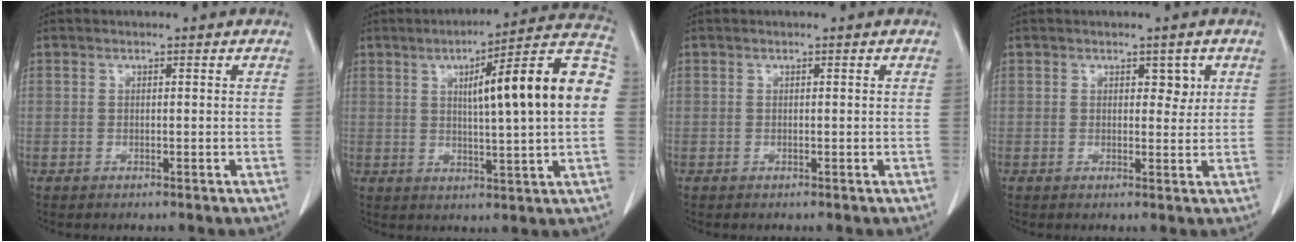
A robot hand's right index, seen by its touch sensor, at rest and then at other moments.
{"total": 17.2, "force": [2.5, 0.9, 17.0], "torque": [-0.237, 0.030, 0.027]}
{"total": 0.0}
{"total": 2.2, "force": [0.9, 1.3, 1.5], "torque": [-0.011, -0.001, 0.011]}